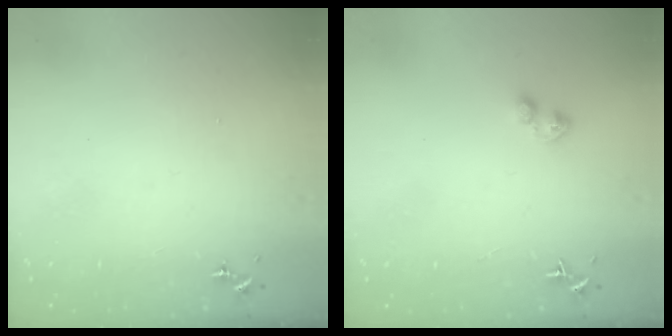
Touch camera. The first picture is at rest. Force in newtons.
{"total": 3.3, "press": 3.2, "slide": 0.8}